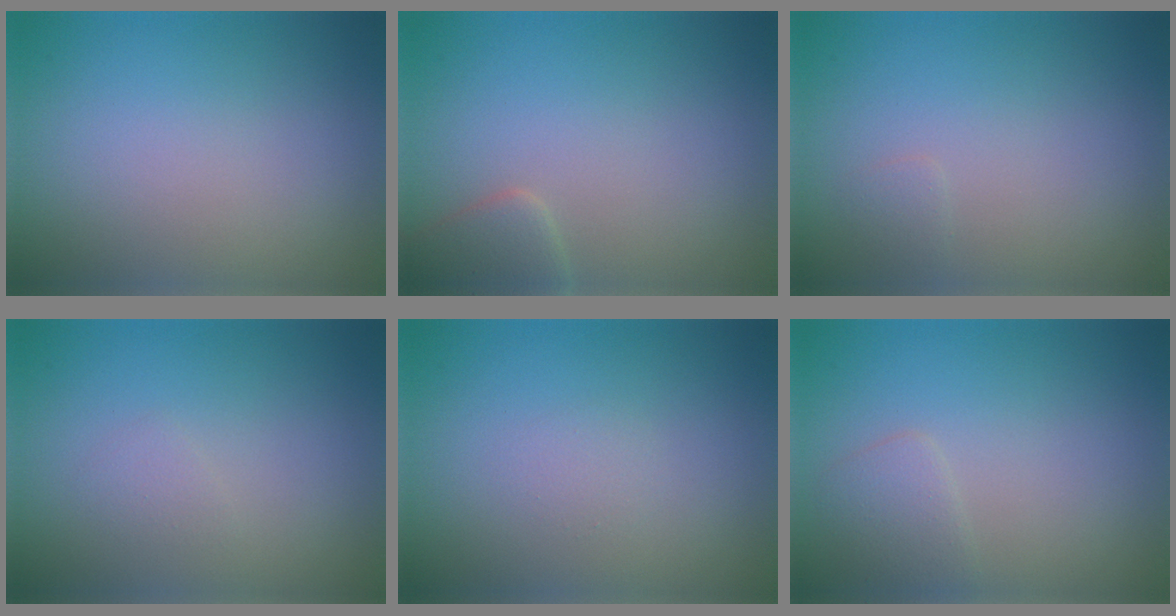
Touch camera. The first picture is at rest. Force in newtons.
{"total": 2.5, "press": 2.5, "slide": 0.2}
{"total": 0.6, "press": 0.6, "slide": 0.0}
{"total": 0.8, "press": 0.8, "slide": 0.1}
{"total": 0.7, "press": 0.7, "slide": 0.1}
{"total": 1.7, "press": 1.7, "slide": 0.1}